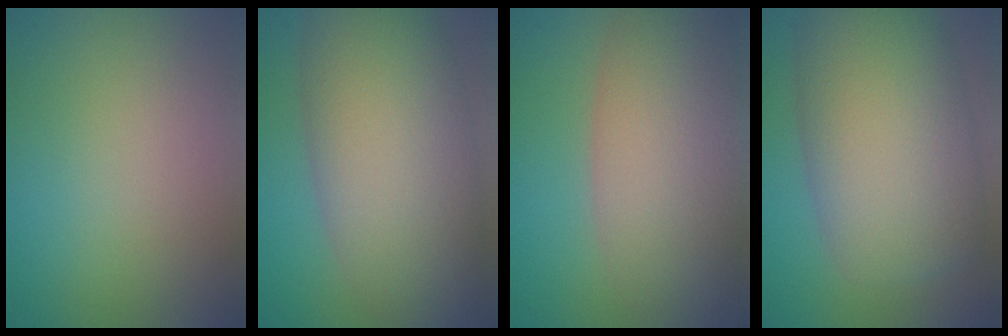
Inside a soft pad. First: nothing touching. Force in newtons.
{"total": 11.4, "press": 11.4, "slide": 0.6}
{"total": 8.9, "press": 8.9, "slide": 0.5}
{"total": 12.3, "press": 12.3, "slide": 0.4}